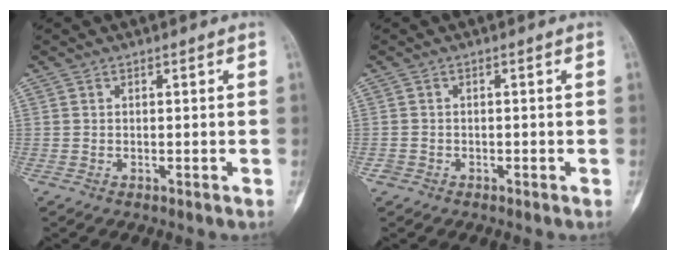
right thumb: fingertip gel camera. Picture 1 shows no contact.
{"total": 1.2, "force": [-0.7, 0.9, 0.0], "torque": [-0.001, 0.004, -0.017]}